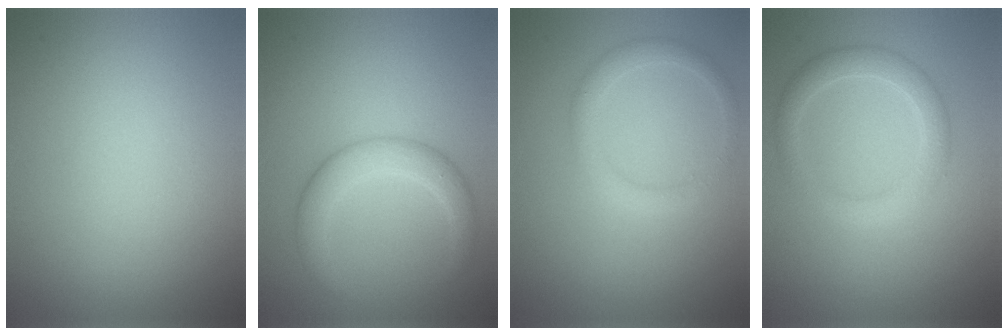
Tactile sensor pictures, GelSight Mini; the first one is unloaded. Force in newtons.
{"total": 3.2, "press": 3.2, "slide": 0.1}
{"total": 1.8, "press": 1.8, "slide": 0.2}
{"total": 2.8, "press": 2.8, "slide": 0.1}